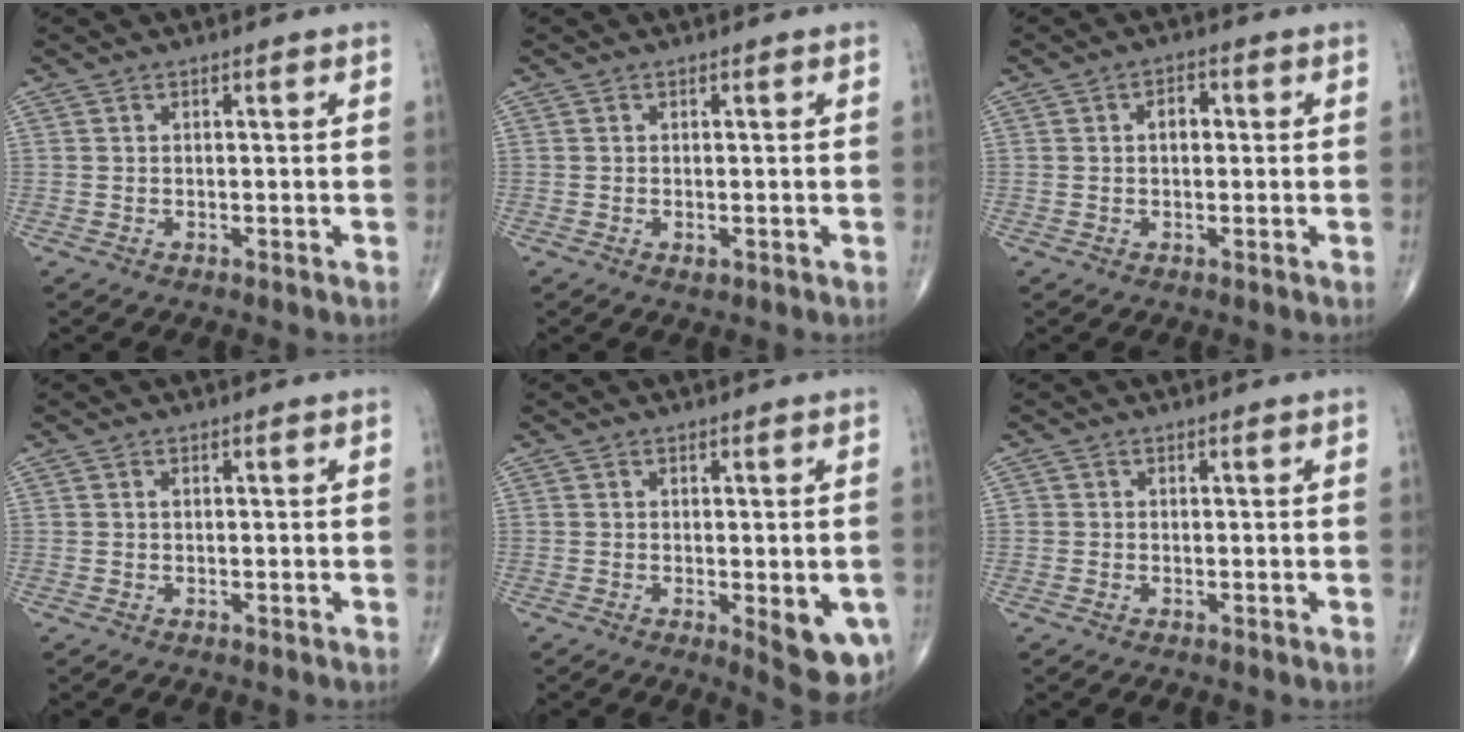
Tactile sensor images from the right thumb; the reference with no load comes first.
{"total": 0.9, "force": [-0.3, 0.5, 0.7], "torque": [-0.011, -0.002, -0.003]}
{"total": 3.1, "force": [0.4, 1.9, 2.4], "torque": [-0.033, 0.011, 0.005]}
{"total": 0.0}
{"total": 8.4, "force": [-2.2, 2.9, 7.6], "torque": [-0.079, -0.015, -0.022]}
{"total": 0.5, "force": [-0.1, 0.5, 0.0], "torque": [0.003, 0.004, -0.002]}